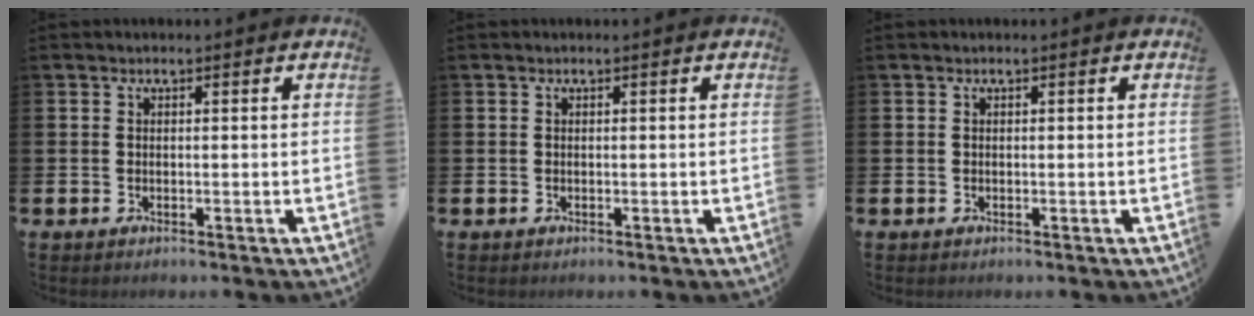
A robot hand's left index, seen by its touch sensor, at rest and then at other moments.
{"total": 0.0}
{"total": 0.0}